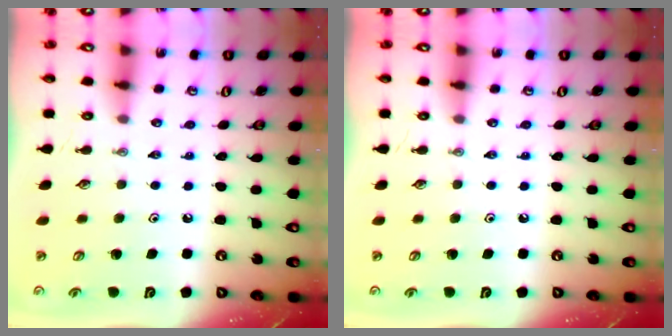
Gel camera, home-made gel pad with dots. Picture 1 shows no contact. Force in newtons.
{"total": 0.0}